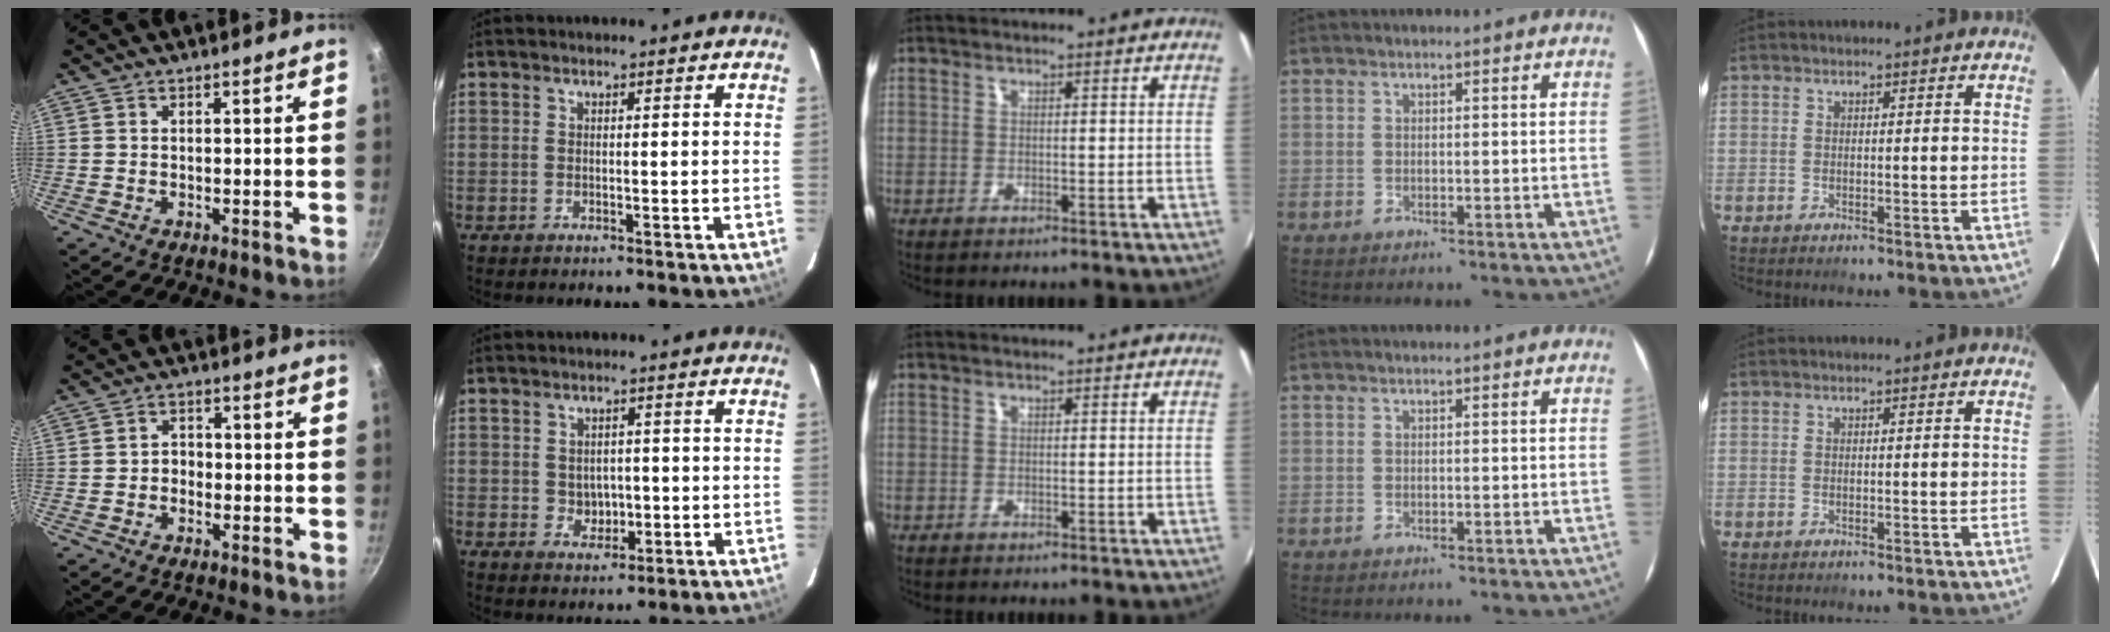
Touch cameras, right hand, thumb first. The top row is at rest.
{"thumb": {"total": 2.6, "force": [-0.8, 2.1, 1.2], "torque": [-0.006, 0.014, -0.014]}, "index": {"total": 3.7, "force": [-0.3, 3.3, 1.4], "torque": [-0.025, 0.005, 0.005]}}